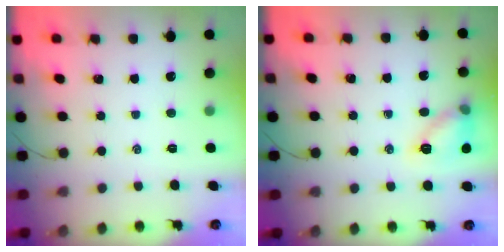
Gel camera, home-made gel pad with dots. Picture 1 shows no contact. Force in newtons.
{"total": 11.2, "press": 11.1, "slide": 0.7}